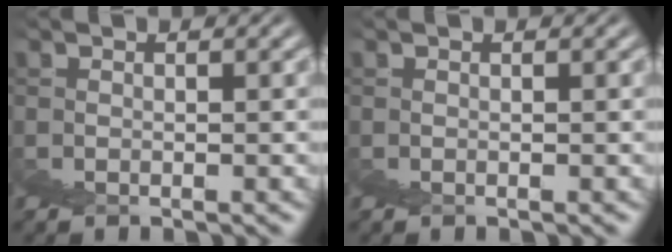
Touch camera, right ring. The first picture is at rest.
{"total": 0.0}